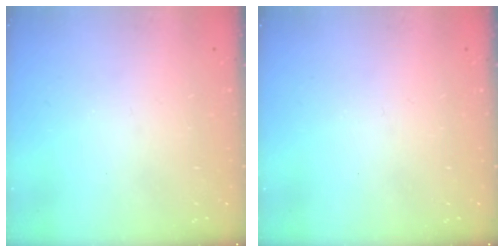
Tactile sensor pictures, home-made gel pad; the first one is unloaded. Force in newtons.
{"total": 0.0}